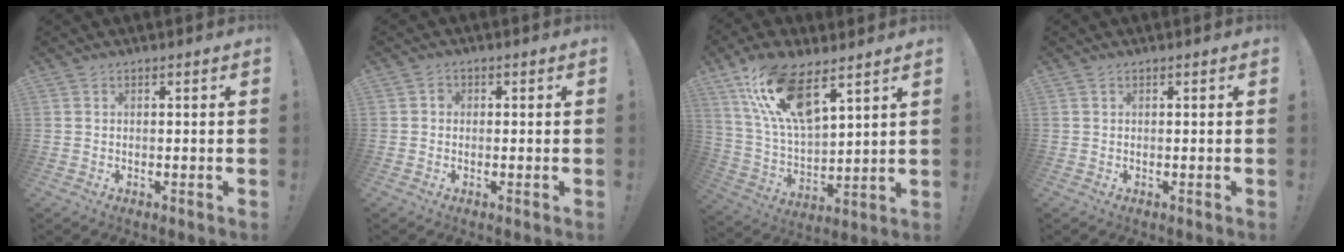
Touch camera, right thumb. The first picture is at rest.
{"total": 1.6, "force": [-0.3, 1.4, 0.7], "torque": [-0.015, 0.008, -0.006]}
{"total": 16.8, "force": [10.8, 6.0, 11.4], "torque": [-0.231, -0.055, 0.193]}
{"total": 0.0}